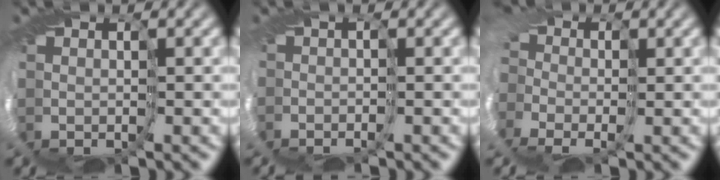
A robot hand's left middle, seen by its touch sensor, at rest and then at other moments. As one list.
[{"total": 1.4, "force": [-1.2, 0.2, 0.8], "torque": [0.001, 0.000, -0.020]}, {"total": 9.4, "force": [-1.5, 6.7, 6.4], "torque": [-0.130, 0.002, -0.061]}]